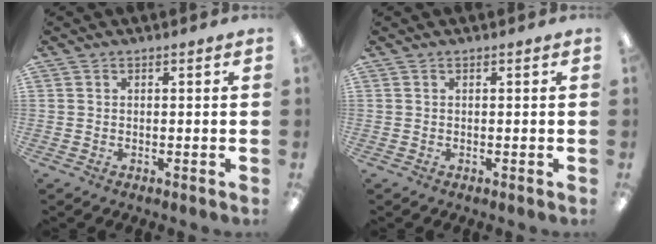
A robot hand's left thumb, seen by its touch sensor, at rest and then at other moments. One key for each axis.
{"total": 0.0}